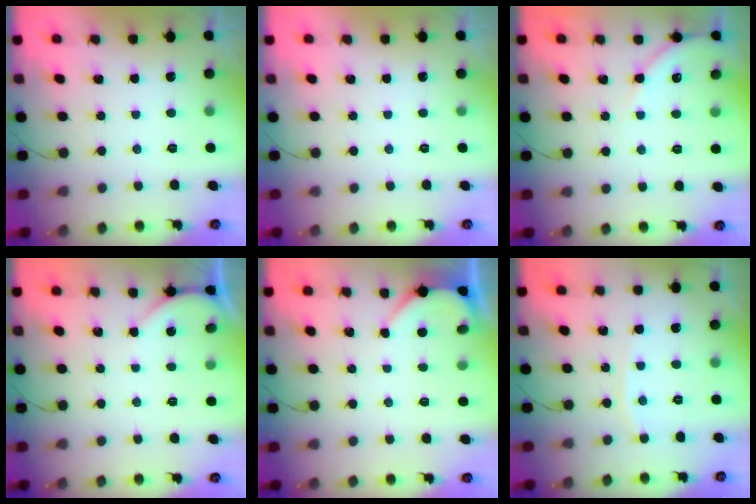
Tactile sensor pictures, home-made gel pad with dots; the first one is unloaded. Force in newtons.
{"total": 0.0}
{"total": 6.7, "press": 6.7, "slide": 0.8}
{"total": 1.3, "press": 1.3, "slide": 0.3}
{"total": 1.8, "press": 1.8, "slide": 0.3}
{"total": 3.1, "press": 3.1, "slide": 0.2}